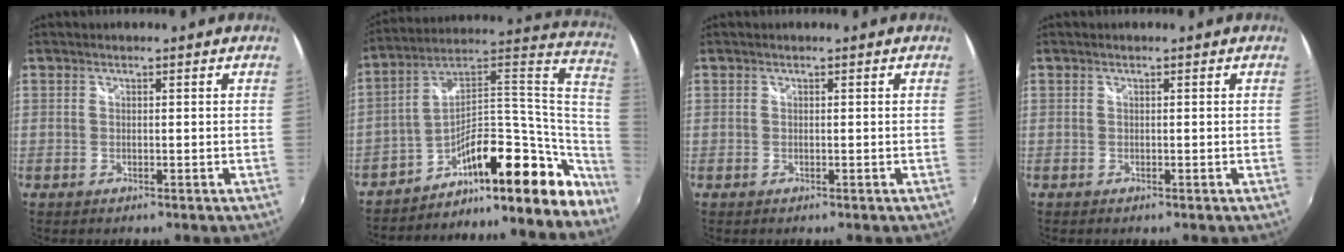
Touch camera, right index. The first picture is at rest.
{"total": 23.6, "force": [-15.8, 10.2, 14.2], "torque": [-0.174, 0.057, -0.231]}
{"total": 0.0}
{"total": 0.0}